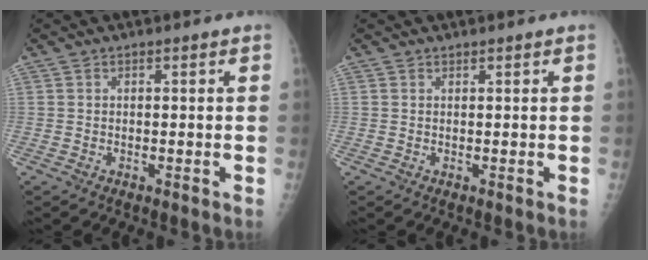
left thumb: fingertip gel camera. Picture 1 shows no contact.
{"total": 0.0}